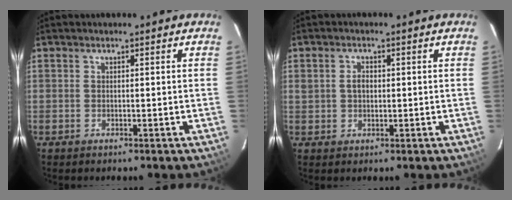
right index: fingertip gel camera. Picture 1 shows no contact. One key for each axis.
{"total": 2.7, "fx": 0.3, "fy": 2.1, "fz": 1.7, "tx": -0.029, "ty": 0.007, "tz": 0.006}